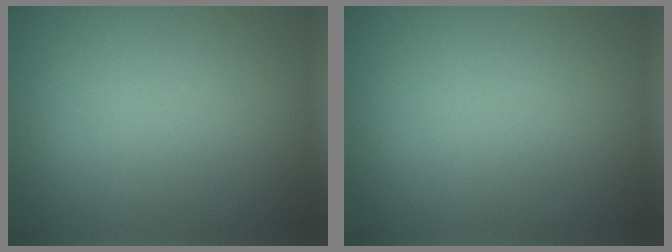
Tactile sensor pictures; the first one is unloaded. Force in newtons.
{"total": 0.0}